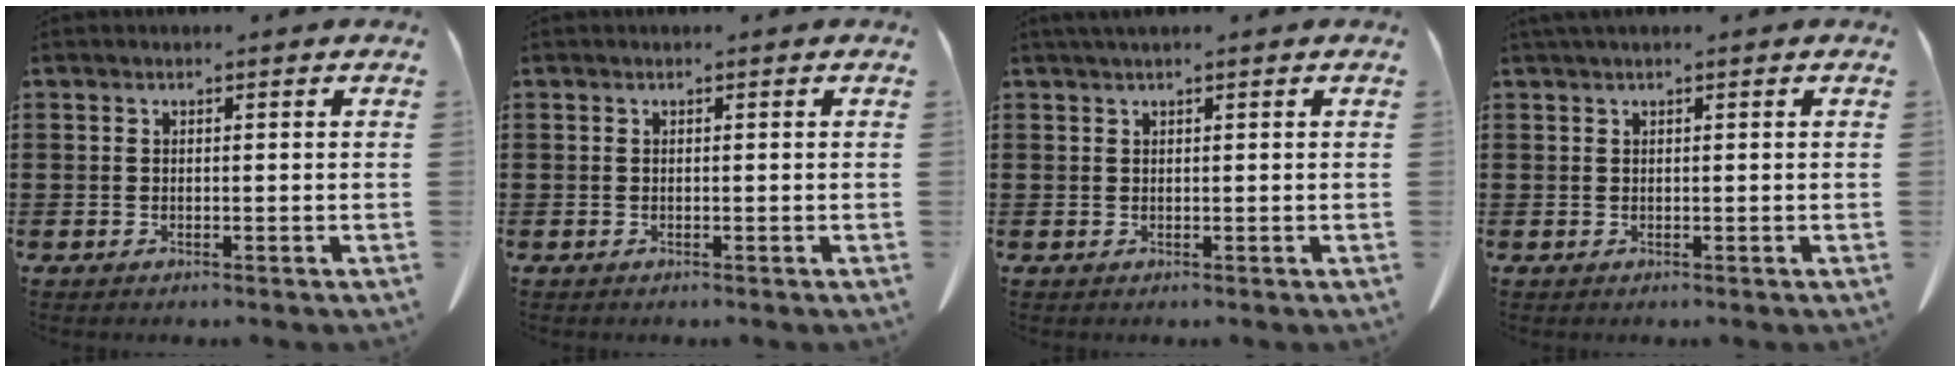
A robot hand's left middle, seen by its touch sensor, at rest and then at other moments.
{"total": 0.0}
{"total": 1.0, "force": [0.7, 0.0, 0.7], "torque": [-0.015, -0.001, 0.014]}
{"total": 0.7, "force": [0.4, 0.0, 0.6], "torque": [-0.012, 0.000, 0.008]}